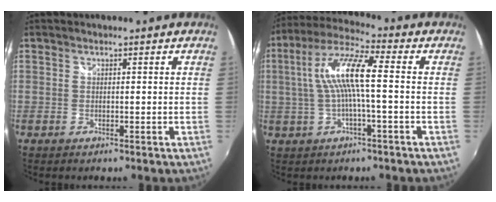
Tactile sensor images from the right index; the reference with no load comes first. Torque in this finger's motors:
{"motor_torque": [1.40, -0.01, 0.90, 0.21]}